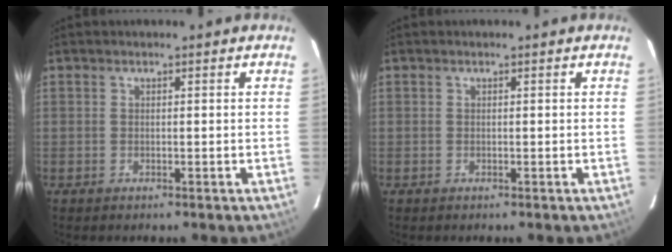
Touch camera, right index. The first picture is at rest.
{"total": 0.0}